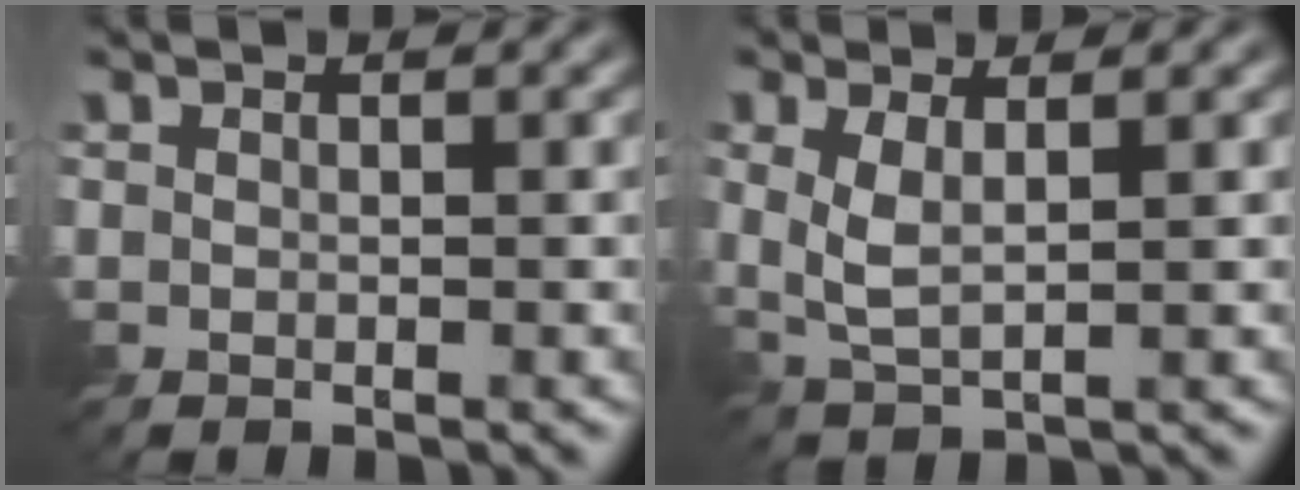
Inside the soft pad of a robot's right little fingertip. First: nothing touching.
{"total": 2.5, "force": [0.2, 0.8, 2.3], "torque": [-0.054, -0.009, 0.005]}